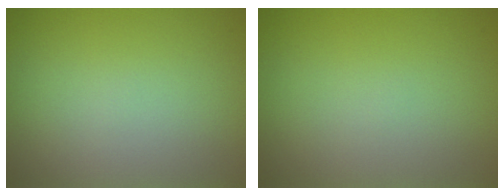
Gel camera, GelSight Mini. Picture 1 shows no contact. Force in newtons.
{"total": 0.0}